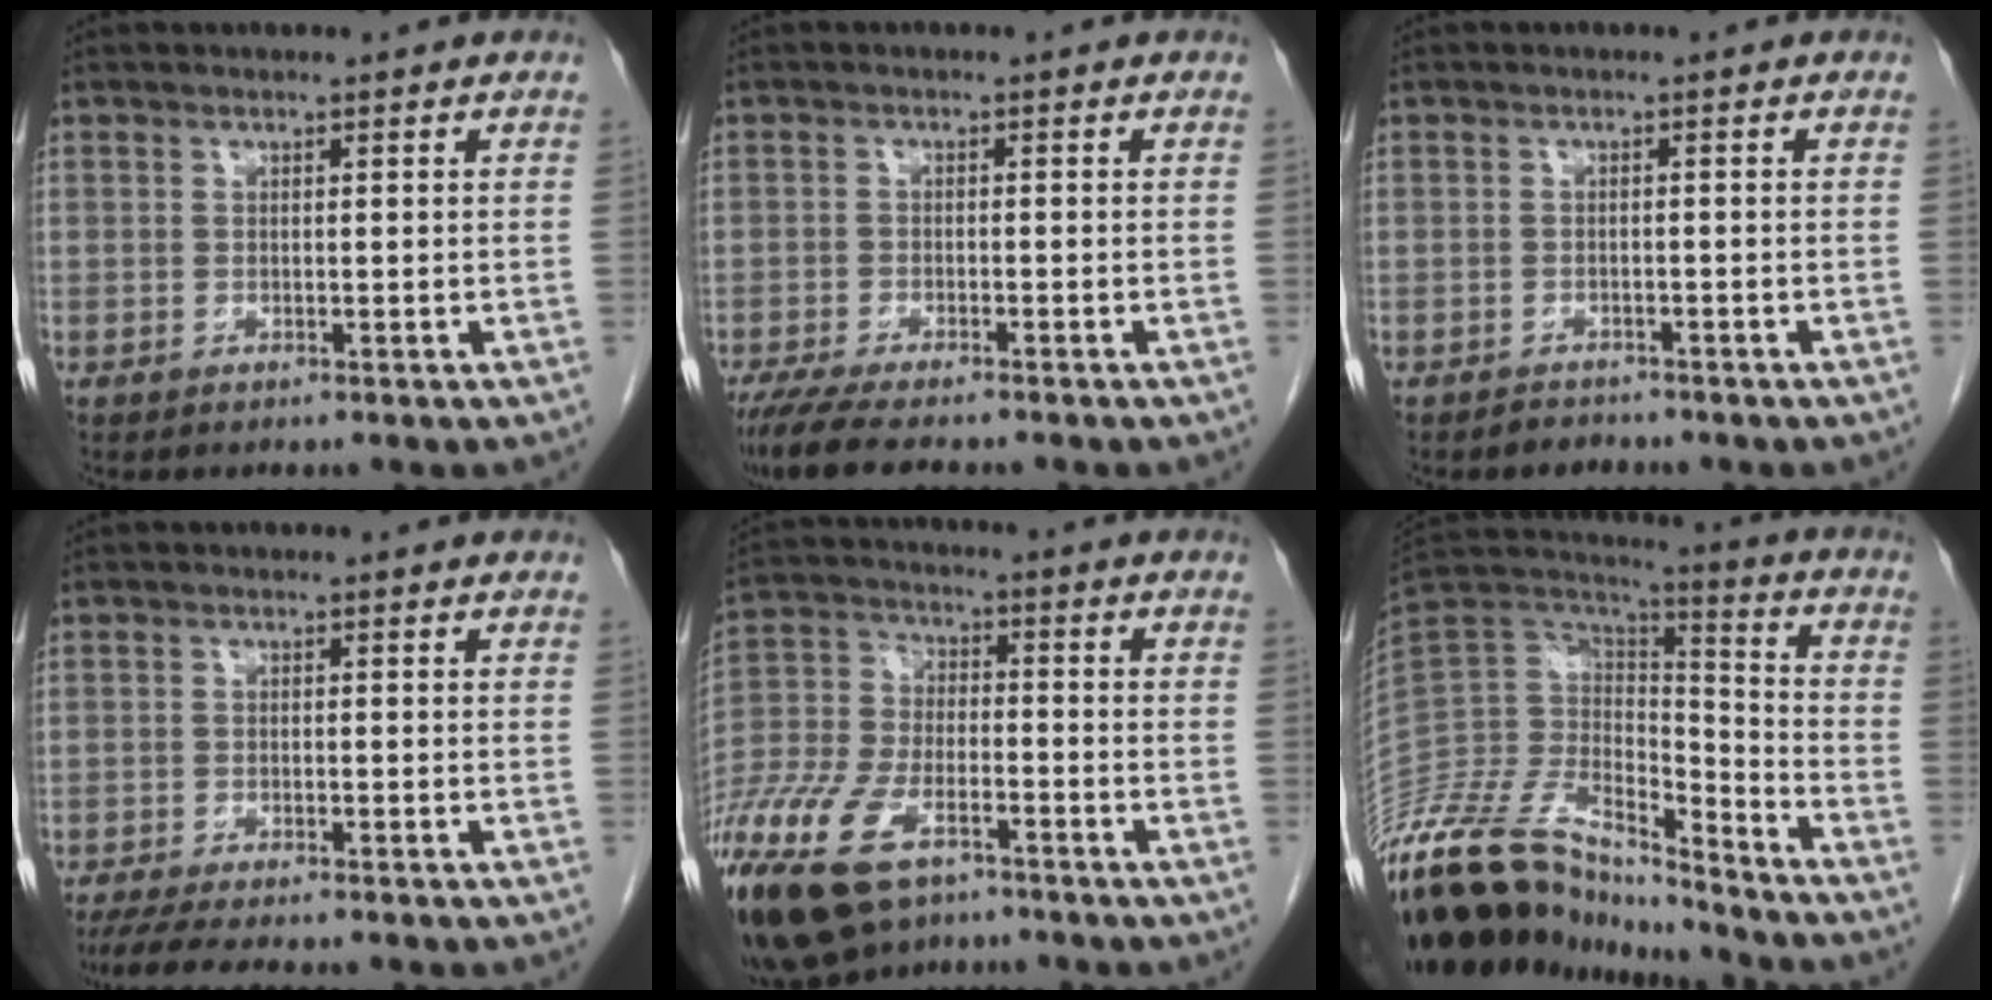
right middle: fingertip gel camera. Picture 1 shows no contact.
{"total": 8.8, "force": [-7.3, 1.4, 4.7], "torque": [-0.076, -0.020, -0.117]}
{"total": 1.6, "force": [-1.4, 0.7, -0.1], "torque": [-0.005, 0.000, -0.021]}
{"total": 8.3, "force": [-7.0, 1.1, 4.4], "torque": [-0.066, -0.015, -0.108]}
{"total": 20.3, "force": [-12.8, 9.4, 12.6], "torque": [-0.341, -0.037, -0.239]}
{"total": 24.6, "force": [-21.8, 7.0, 9.1], "torque": [-0.224, 0.009, -0.381]}